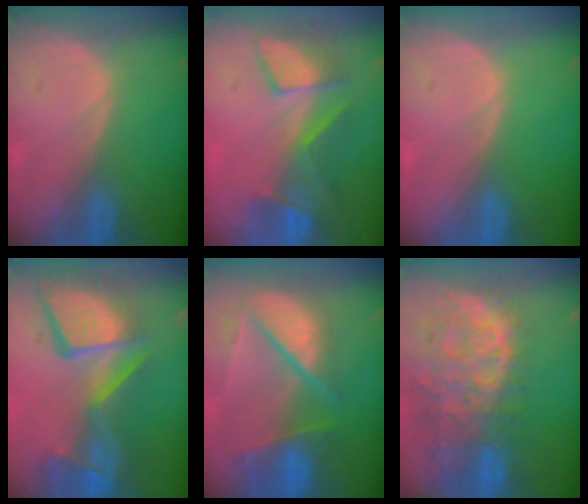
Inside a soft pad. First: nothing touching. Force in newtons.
{"total": 7.4, "press": 7.2, "slide": 1.7}
{"total": 0.0}
{"total": 13.9, "press": 11.3, "slide": 8.1}
{"total": 10.3, "press": 8.6, "slide": 5.5}
{"total": 13.6, "press": 11.1, "slide": 7.8}